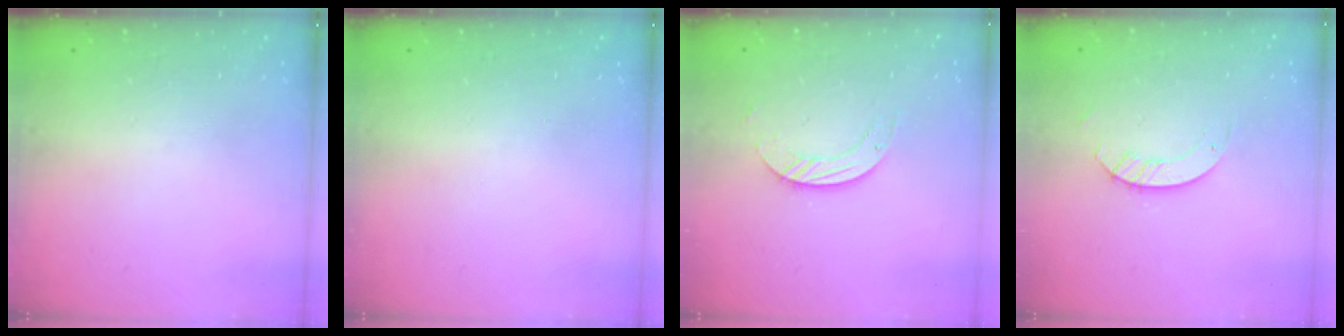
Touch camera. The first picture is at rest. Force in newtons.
{"total": 0.0}
{"total": 3.9, "press": 3.9, "slide": 0.1}
{"total": 3.3, "press": 3.3, "slide": 0.2}